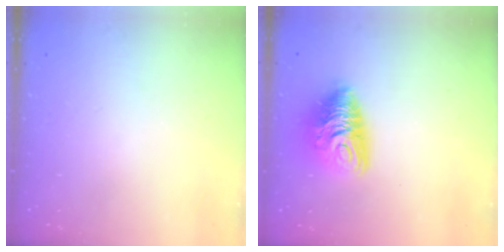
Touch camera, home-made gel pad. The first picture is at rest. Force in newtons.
{"total": 11.5, "press": 11.4, "slide": 1.2}